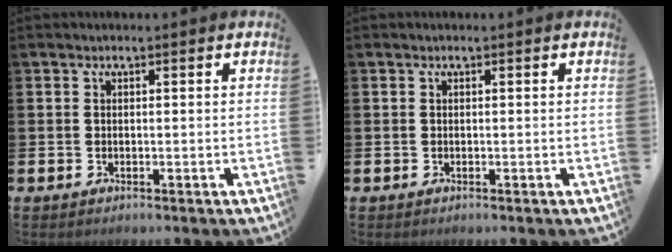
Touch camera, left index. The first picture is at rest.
{"total": 0.0}